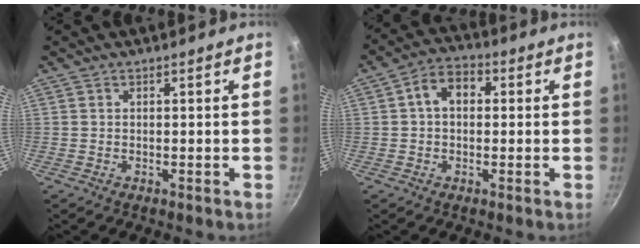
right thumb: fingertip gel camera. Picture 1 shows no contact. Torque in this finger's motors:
{"motor_torque": [-0.69, 0.76, 0.74, -0.15, 0.02]}